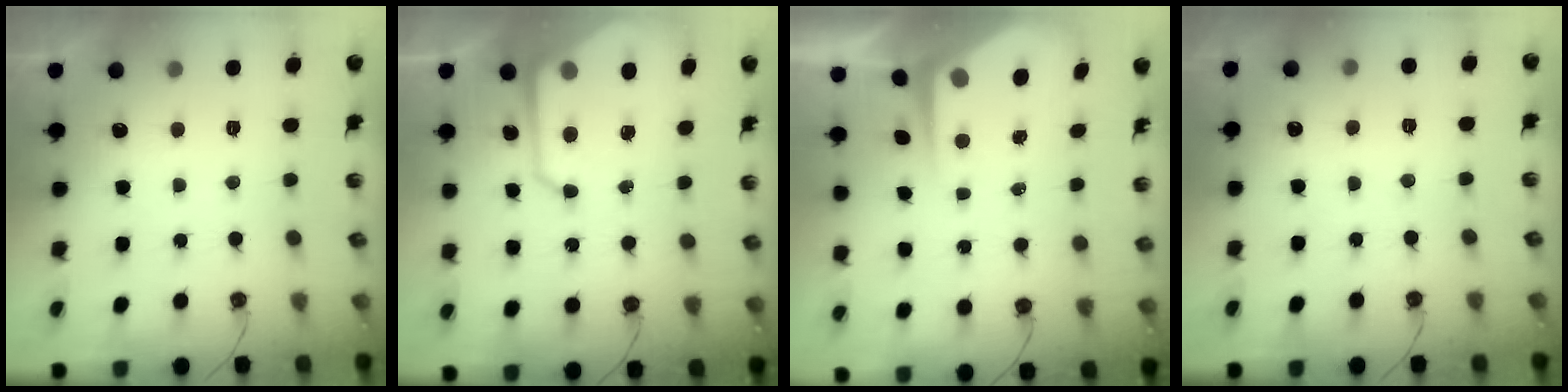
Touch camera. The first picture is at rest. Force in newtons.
{"total": 11.6, "press": 11.5, "slide": 0.9}
{"total": 6.4, "press": 6.3, "slide": 0.6}
{"total": 3.7, "press": 3.6, "slide": 0.5}